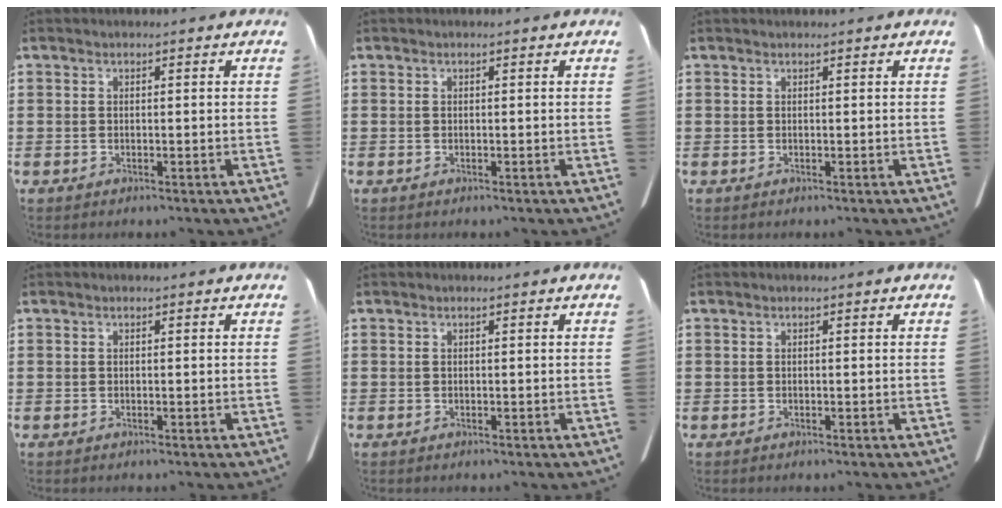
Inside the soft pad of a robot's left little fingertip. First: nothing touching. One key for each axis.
{"total": 0.0}
{"total": 0.0}
{"total": 0.0}
{"total": 0.0}
{"total": 0.0}